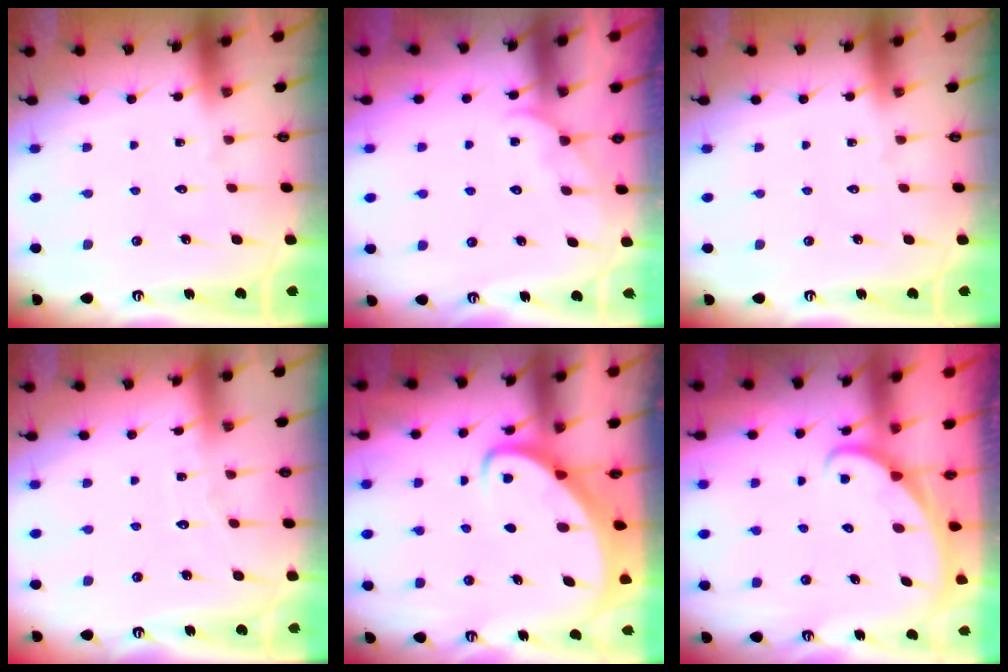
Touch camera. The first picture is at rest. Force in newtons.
{"total": 3.9, "press": 3.9, "slide": 0.4}
{"total": 0.0}
{"total": 3.9, "press": 3.9, "slide": 0.5}
{"total": 3.6, "press": 3.6, "slide": 0.5}
{"total": 1.9, "press": 1.9, "slide": 0.0}